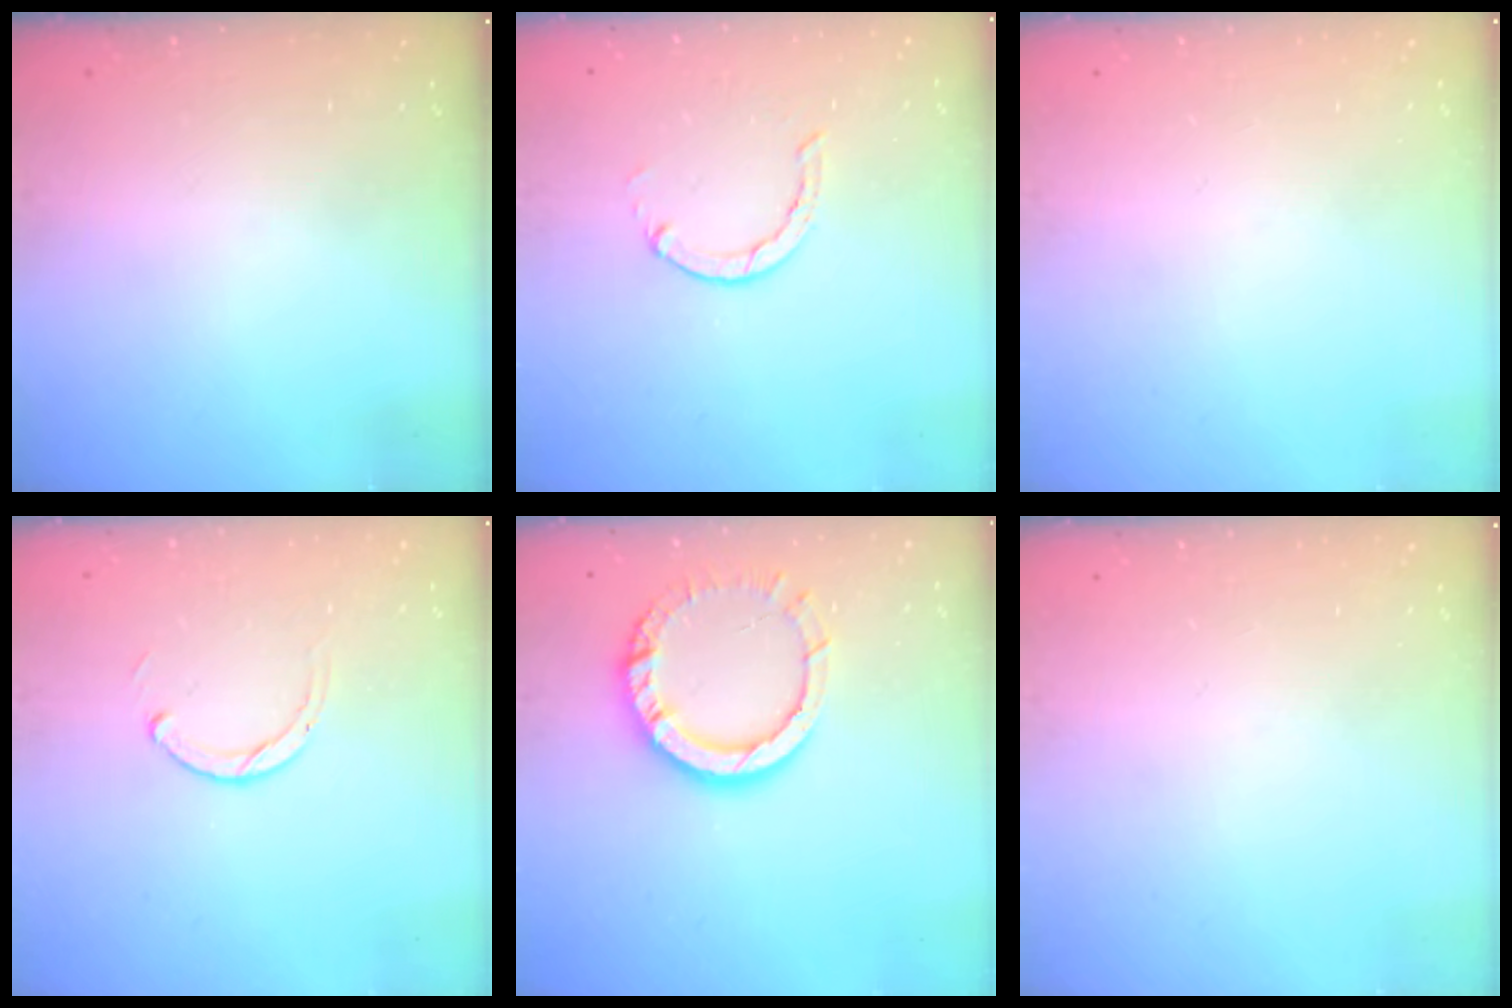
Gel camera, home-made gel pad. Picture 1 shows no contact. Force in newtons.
{"total": 1.3, "press": 1.3, "slide": 0.3}
{"total": 0.0}
{"total": 2.3, "press": 2.3, "slide": 0.3}
{"total": 11.6, "press": 11.6, "slide": 1.2}
{"total": 0.0}